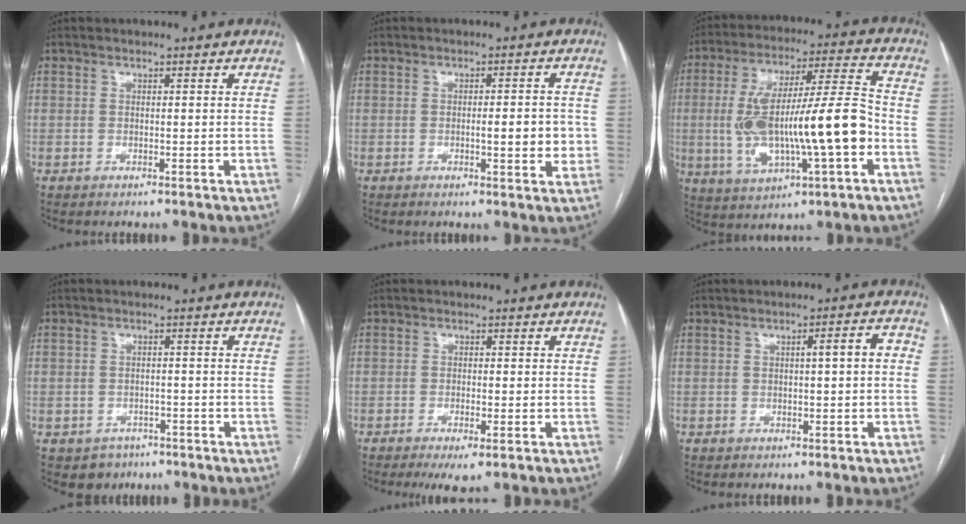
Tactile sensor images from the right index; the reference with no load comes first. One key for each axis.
{"total": 5.0, "fx": -0.6, "fy": 1.1, "fz": 4.9, "tx": -0.067, "ty": -0.002, "tz": -0.007}
{"total": 19.1, "fx": -3.3, "fy": 3.0, "fz": 18.6, "tx": -0.350, "ty": 0.014, "tz": -0.044}
{"total": 3.8, "fx": -2.2, "fy": 3.1, "fz": 0.2, "tx": 0.001, "ty": 0.011, "tz": -0.027}
{"total": 3.7, "fx": -2.1, "fy": 0.6, "fz": 2.9, "tx": -0.045, "ty": -0.010, "tz": -0.031}
{"total": 2.9, "fx": 0.1, "fy": 0.2, "fz": 2.9, "tx": -0.041, "ty": 0.008, "tz": 0.001}